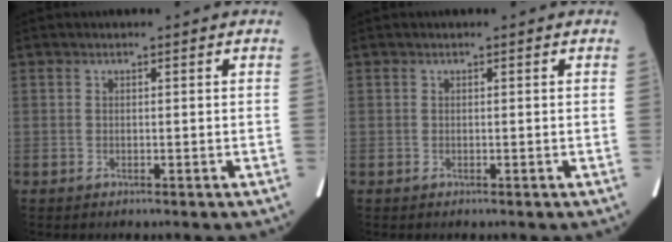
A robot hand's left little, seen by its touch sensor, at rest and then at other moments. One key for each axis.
{"total": 0.0}